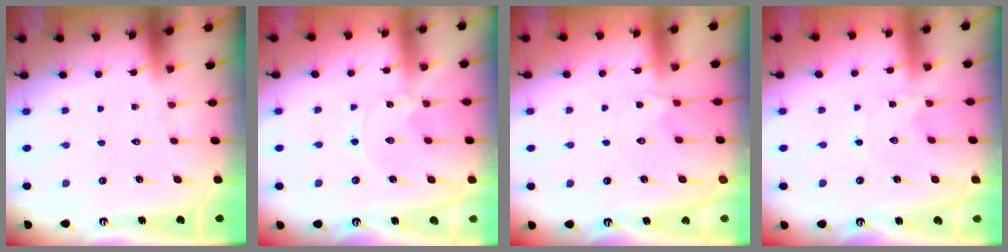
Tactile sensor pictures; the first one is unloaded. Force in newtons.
{"total": 0.6, "press": 0.6, "slide": 0.1}
{"total": 1.4, "press": 1.4, "slide": 0.3}
{"total": 0.0}